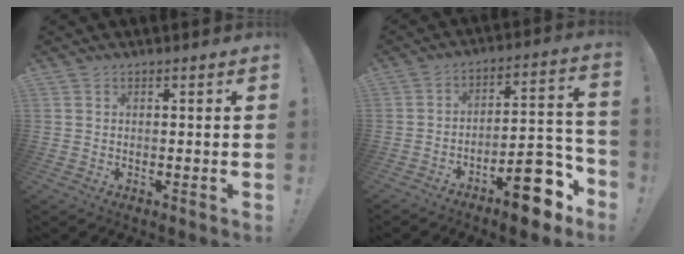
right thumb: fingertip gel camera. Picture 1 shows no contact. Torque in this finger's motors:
{"motor_torque": [2.32, 0.97, 0.96, -1.02, 0.36]}